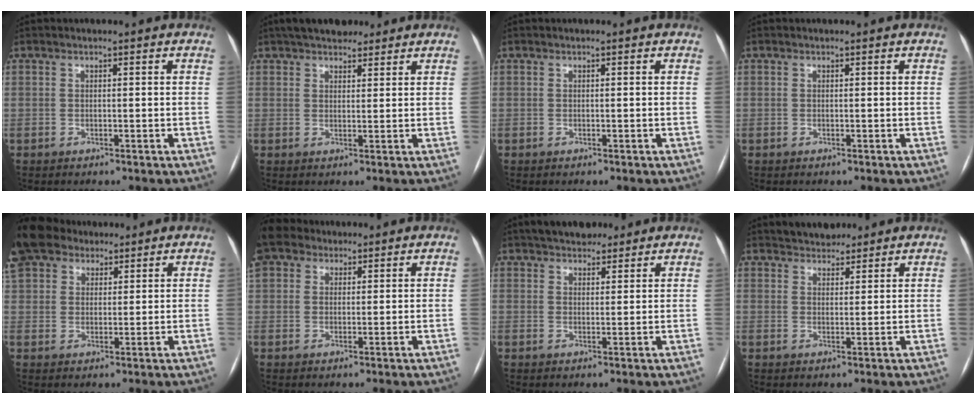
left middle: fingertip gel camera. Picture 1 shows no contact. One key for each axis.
{"total": 7.8, "fx": 6.3, "fy": 3.0, "fz": 3.5, "tx": -0.046, "ty": 0.020, "tz": 0.102}
{"total": 0.0}
{"total": 0.0}
{"total": 12.6, "fx": 9.2, "fy": 7.2, "fz": 4.8, "tx": -0.130, "ty": 0.050, "tz": 0.170}
{"total": 7.9, "fx": 5.9, "fy": 4.6, "fz": 2.6, "tx": -0.069, "ty": 0.041, "tz": 0.117}
{"total": 6.8, "fx": 5.7, "fy": 2.6, "fz": 2.6, "tx": -0.031, "ty": 0.016, "tz": 0.090}
{"total": 4.3, "fx": 3.9, "fy": 1.7, "fz": 0.7, "tx": -0.007, "ty": 0.013, "tz": 0.064}